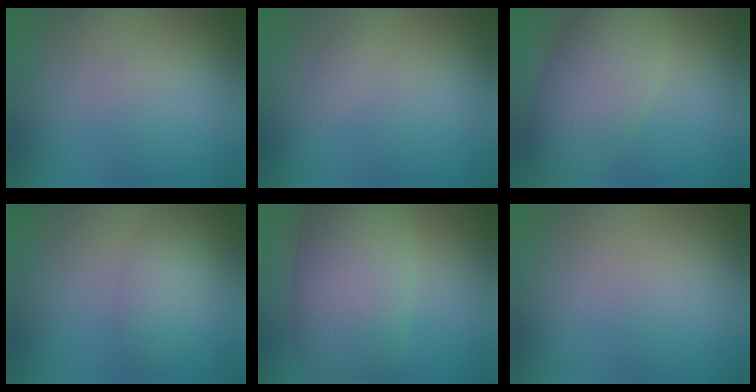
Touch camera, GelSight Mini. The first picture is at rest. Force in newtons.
{"total": 0.6, "press": 0.6, "slide": 0.0}
{"total": 7.0, "press": 7.0, "slide": 0.3}
{"total": 2.2, "press": 2.2, "slide": 0.1}
{"total": 9.9, "press": 9.9, "slide": 0.4}
{"total": 0.0}